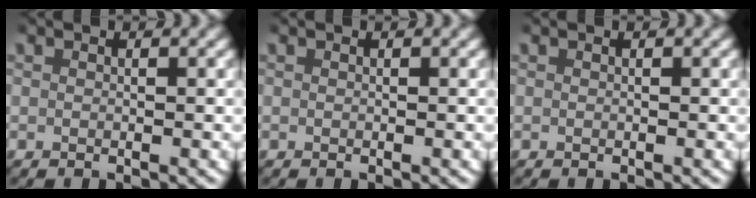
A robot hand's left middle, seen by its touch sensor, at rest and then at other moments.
{"total": 0.0}
{"total": 0.0}